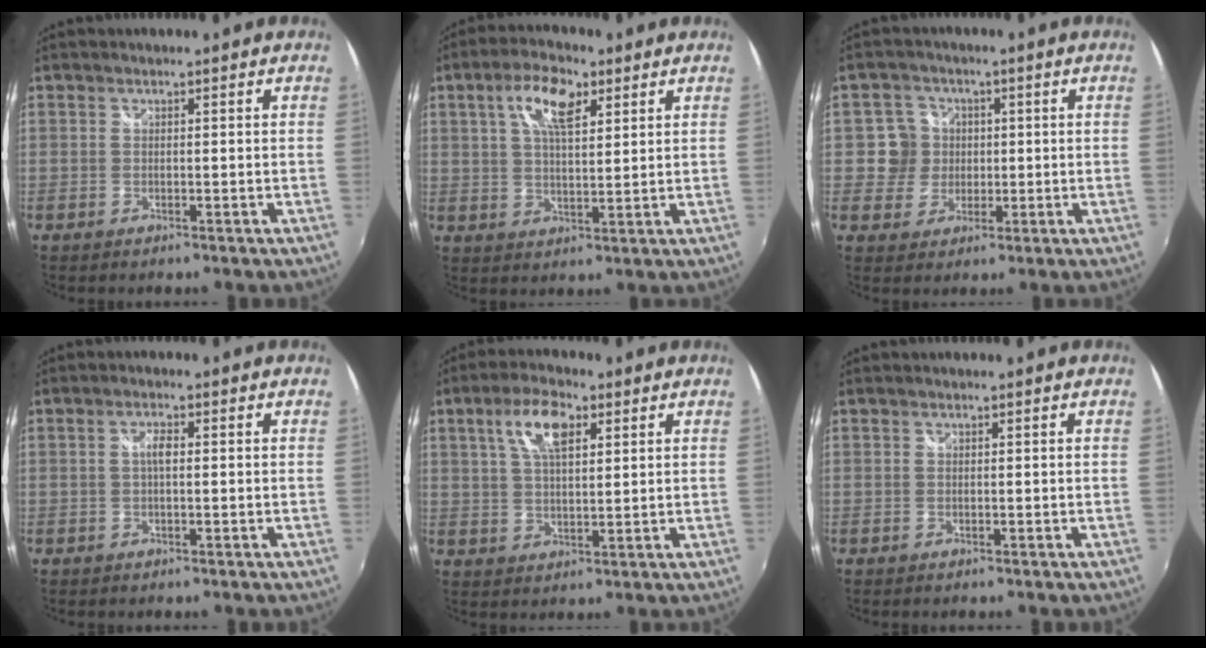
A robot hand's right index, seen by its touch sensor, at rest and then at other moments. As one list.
[{"total": 8.5, "force": [3.8, 3.5, 6.8], "torque": [-0.123, 0.016, 0.065]}, {"total": 5.4, "force": [0.1, 5.4, 0.4], "torque": [0.001, 0.007, -0.001]}, {"total": 1.9, "force": [0.0, 0.7, 1.8], "torque": [-0.034, 0.005, -0.003]}, {"total": 8.3, "force": [3.5, 3.5, 6.7], "torque": [-0.125, 0.016, 0.064]}, {"total": 0.0}]